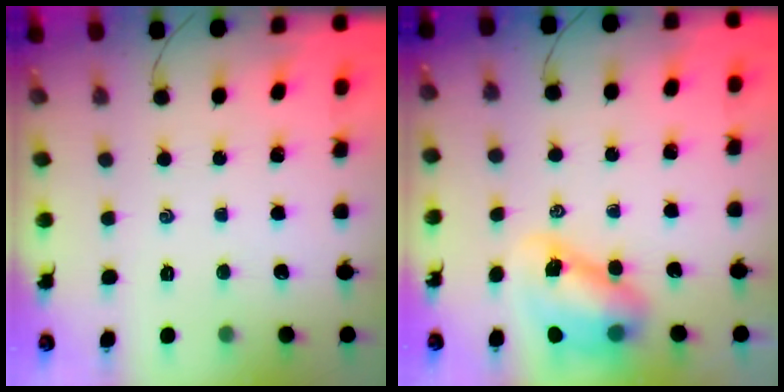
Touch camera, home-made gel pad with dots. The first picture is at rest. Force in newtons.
{"total": 8.2, "press": 8.1, "slide": 1.7}